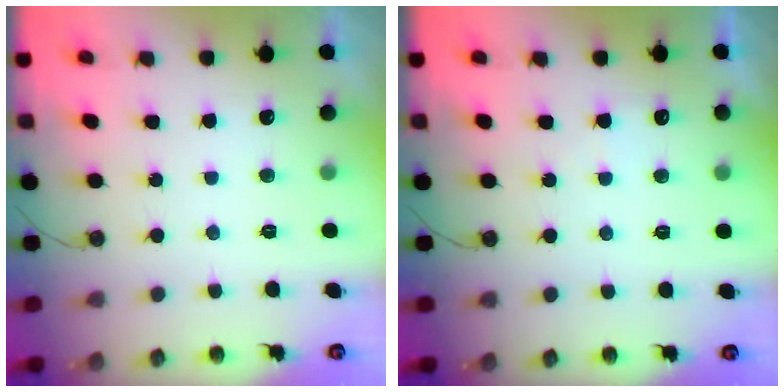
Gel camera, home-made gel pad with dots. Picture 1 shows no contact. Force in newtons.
{"total": 4.3, "press": 4.3, "slide": 0.5}